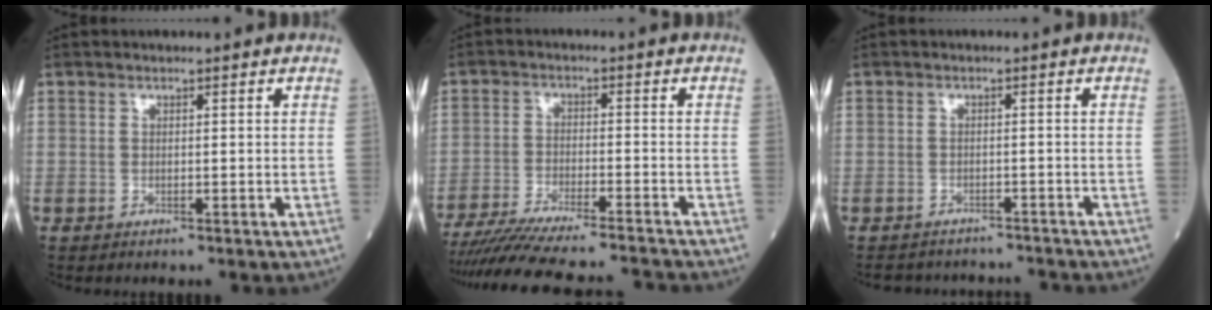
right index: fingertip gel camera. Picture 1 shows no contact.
{"total": 17.9, "force": [-16.4, 0.3, 7.2], "torque": [-0.127, -0.032, -0.247]}
{"total": 6.8, "force": [-6.5, 2.0, 0.2], "torque": [0.000, 0.012, -0.079]}